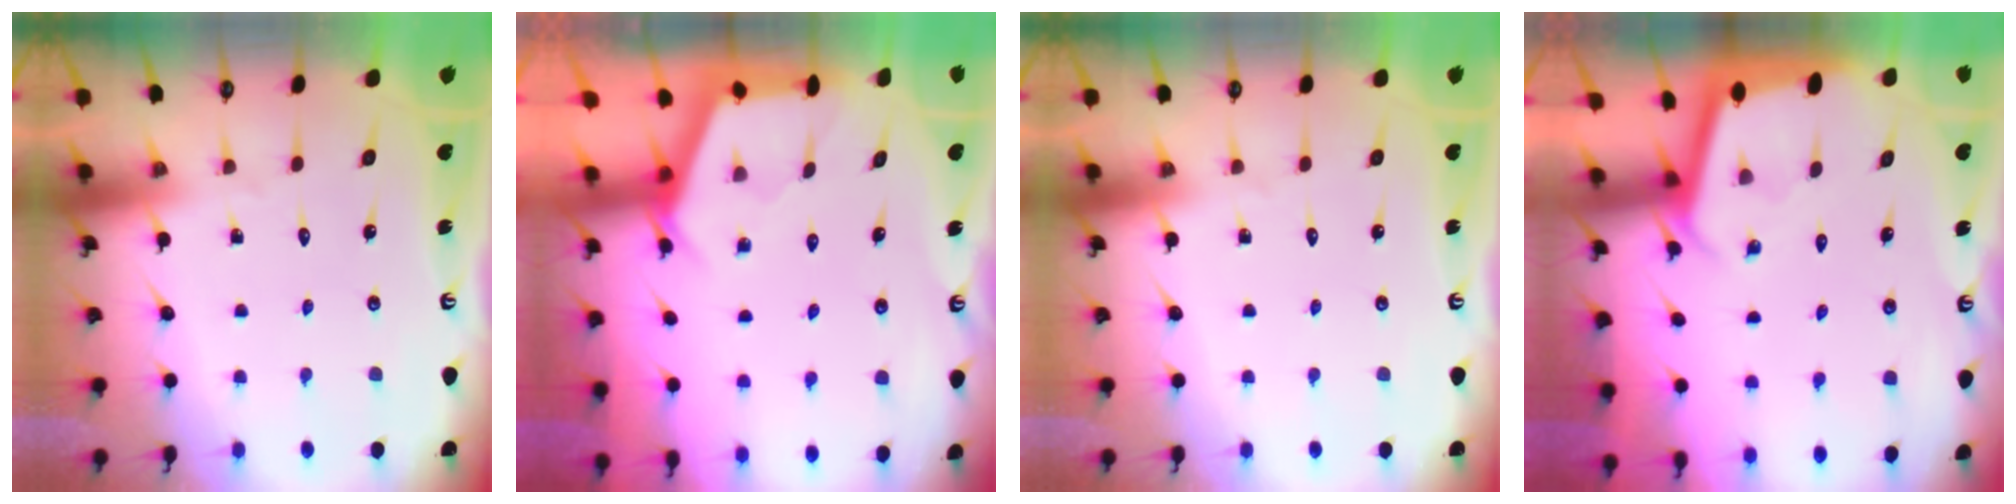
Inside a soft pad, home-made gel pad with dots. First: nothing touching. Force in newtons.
{"total": 2.7, "press": 2.7, "slide": 0.3}
{"total": 0.0}
{"total": 1.7, "press": 1.7, "slide": 0.0}